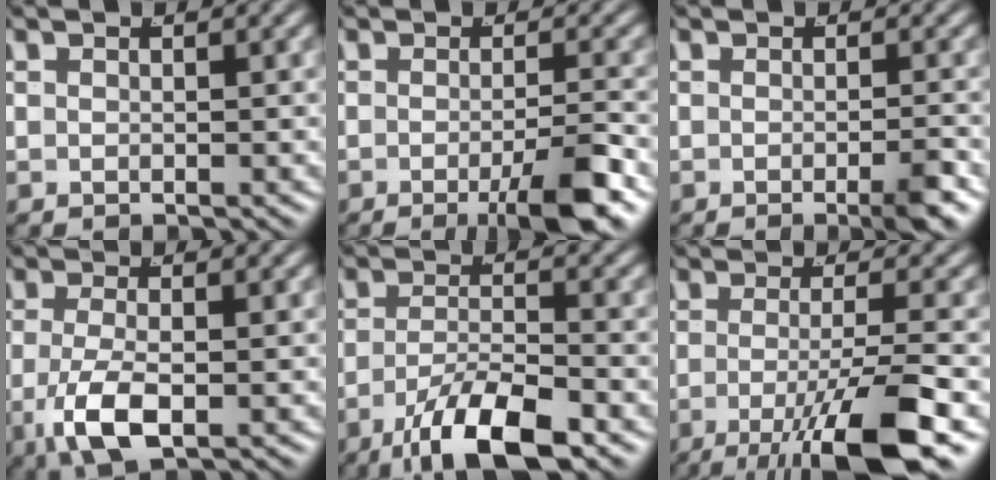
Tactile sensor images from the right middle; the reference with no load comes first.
{"total": 5.1, "force": [-2.9, 0.5, 4.2], "torque": [-0.052, -0.006, -0.048]}
{"total": 2.4, "force": [-1.4, 0.0, 1.9], "torque": [-0.022, 0.002, -0.027]}
{"total": 4.8, "force": [-1.5, 1.9, 4.2], "torque": [-0.091, -0.025, -0.011]}
{"total": 7.5, "force": [-4.6, 1.9, 5.6], "torque": [-0.089, -0.024, -0.061]}
{"total": 7.9, "force": [-3.6, 1.5, 6.8], "torque": [-0.104, -0.027, -0.044]}